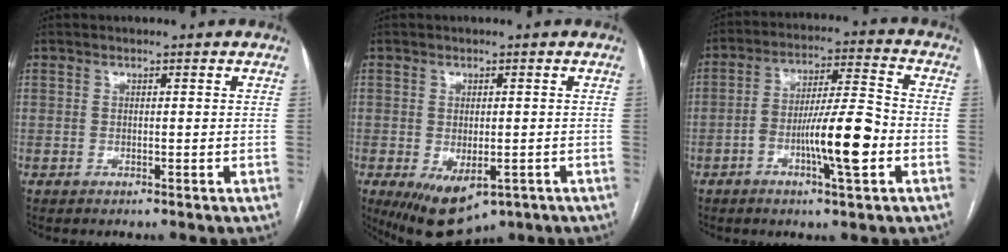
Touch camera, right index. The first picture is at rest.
{"total": 9.6, "force": [-4.8, 4.9, 6.7], "torque": [-0.109, -0.018, -0.060]}
{"total": 11.5, "force": [-3.7, 1.3, 10.8], "torque": [-0.186, 0.009, -0.062]}